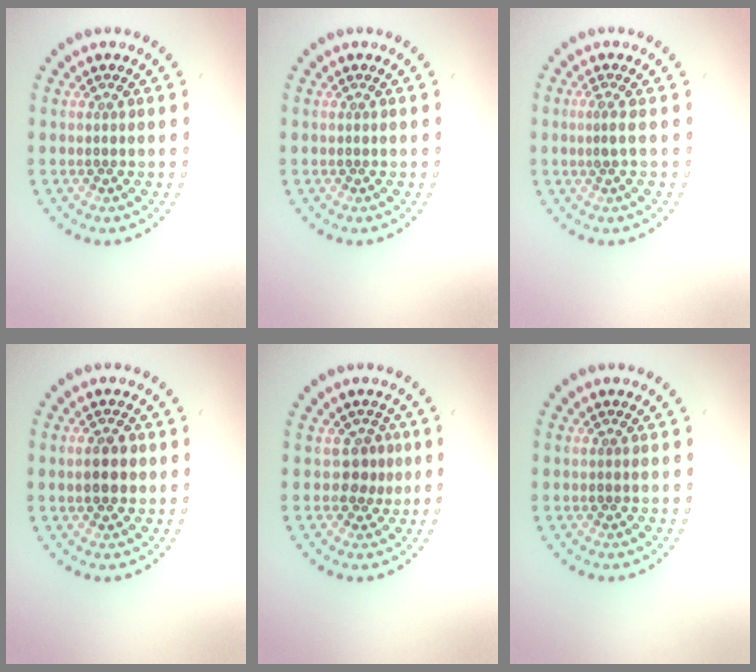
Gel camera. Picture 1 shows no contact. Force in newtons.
{"total": 0.0}
{"total": 1.2, "press": 0.7, "slide": 1.0}
{"total": 2.5, "press": 2.5, "slide": 0.2}
{"total": 1.8, "press": 1.3, "slide": 1.2}
{"total": 0.0}